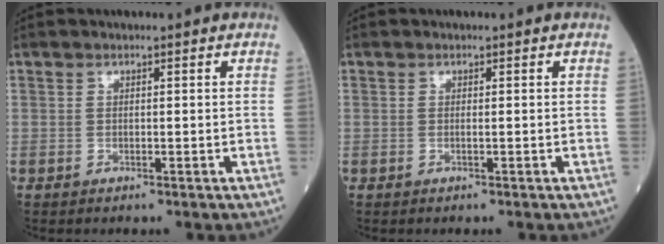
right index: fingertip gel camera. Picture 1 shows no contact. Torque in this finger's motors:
{"motor_torque": [0.07, 0.03, -0.01, -0.01]}